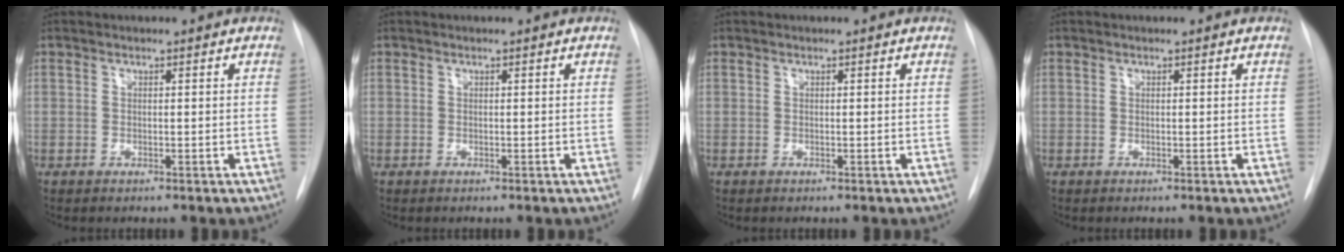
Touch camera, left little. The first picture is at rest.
{"total": 0.0}
{"total": 0.0}
{"total": 0.0}